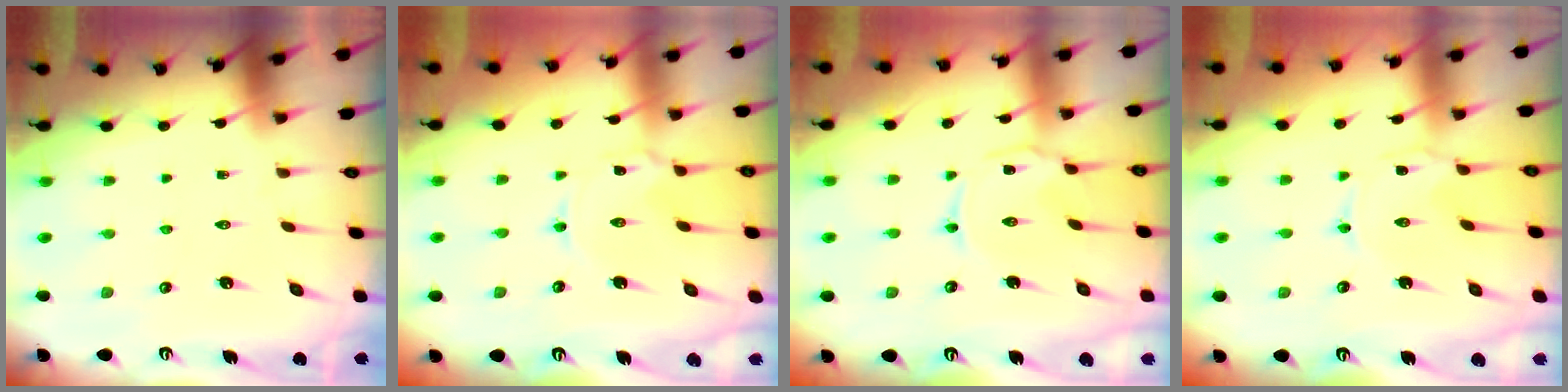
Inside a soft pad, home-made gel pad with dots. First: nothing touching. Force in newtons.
{"total": 1.4, "press": 1.4, "slide": 0.1}
{"total": 2.5, "press": 2.4, "slide": 0.5}
{"total": 0.0}